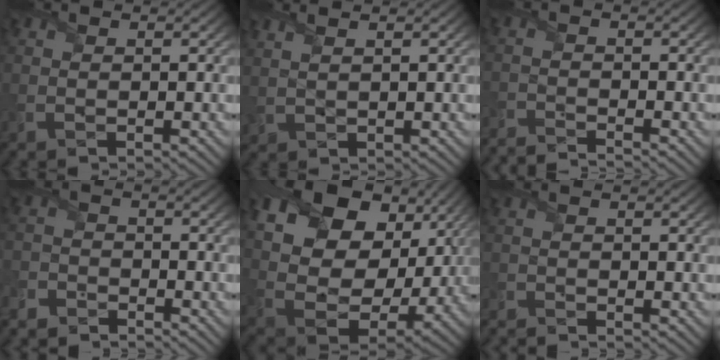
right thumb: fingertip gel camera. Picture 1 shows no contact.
{"total": 2.2, "force": [1.7, 0.1, 1.4], "torque": [-0.031, 0.006, 0.035]}
{"total": 3.2, "force": [-3.1, -0.5, 0.3], "torque": [-0.008, -0.004, -0.070]}
{"total": 3.5, "force": [-3.4, 0.8, 0.2], "torque": [-0.005, -0.002, -0.081]}
{"total": 21.6, "force": [8.2, 15.1, 13.1], "torque": [-0.313, 0.040, 0.173]}
{"total": 2.0, "force": [-2.0, -0.4, 0.0], "torque": [-0.006, -0.007, -0.047]}